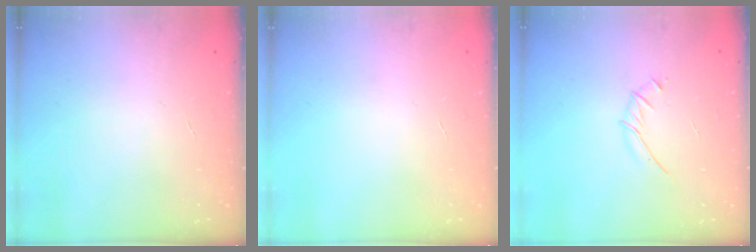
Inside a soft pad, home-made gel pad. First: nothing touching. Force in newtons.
{"total": 0.0}
{"total": 3.6, "press": 3.5, "slide": 1.0}